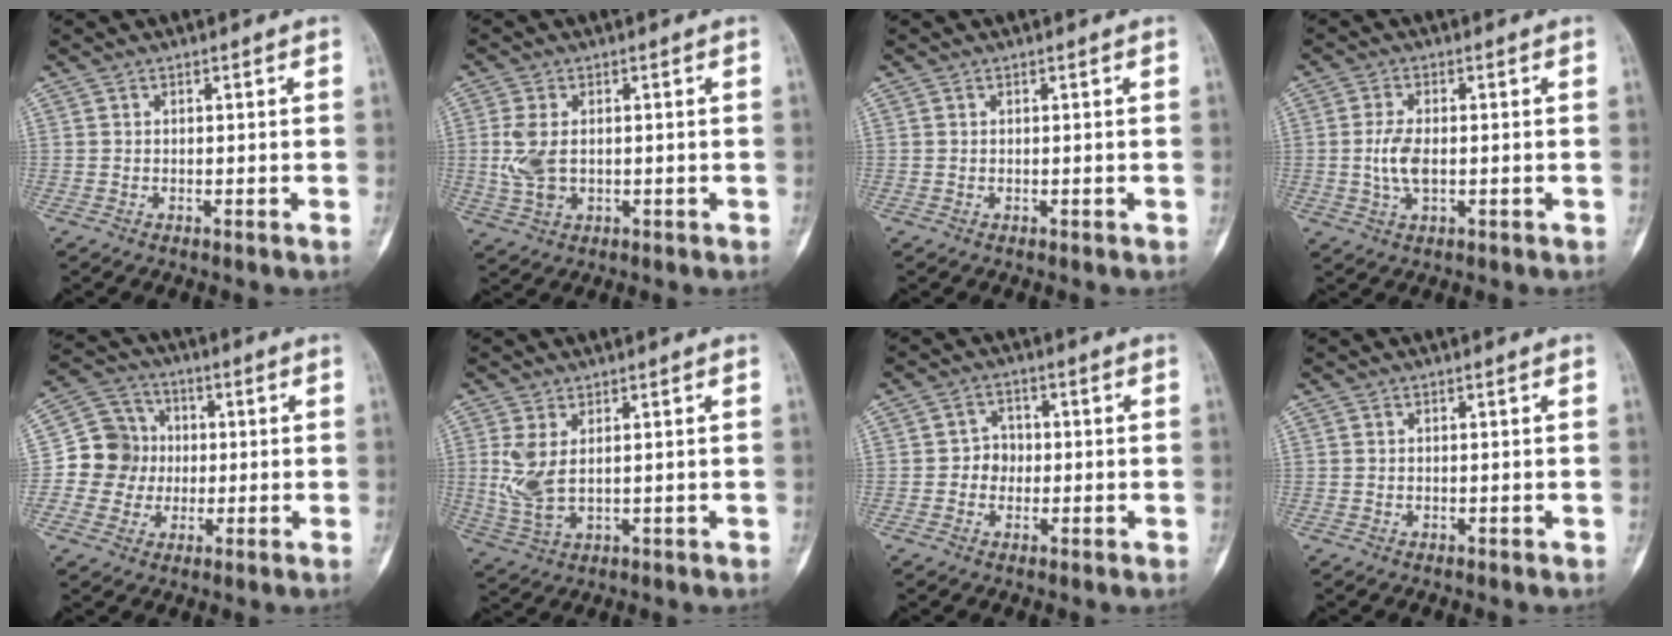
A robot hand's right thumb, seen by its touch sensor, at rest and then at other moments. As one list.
[{"total": 6.5, "force": [0.0, 4.3, 4.9], "torque": [-0.106, 0.000, 0.006]}, {"total": 0.0}, {"total": 5.5, "force": [-0.5, 3.0, 4.6], "torque": [-0.094, 0.002, -0.012]}, {"total": 10.3, "force": [-0.5, 9.8, 3.0], "torque": [-0.007, 0.023, -0.017]}, {"total": 6.6, "force": [1.2, 3.8, 5.3], "torque": [-0.114, -0.005, 0.036]}, {"total": 4.2, "force": [-0.5, 3.9, 1.6], "torque": [0.008, 0.011, -0.017]}, {"total": 0.0}]